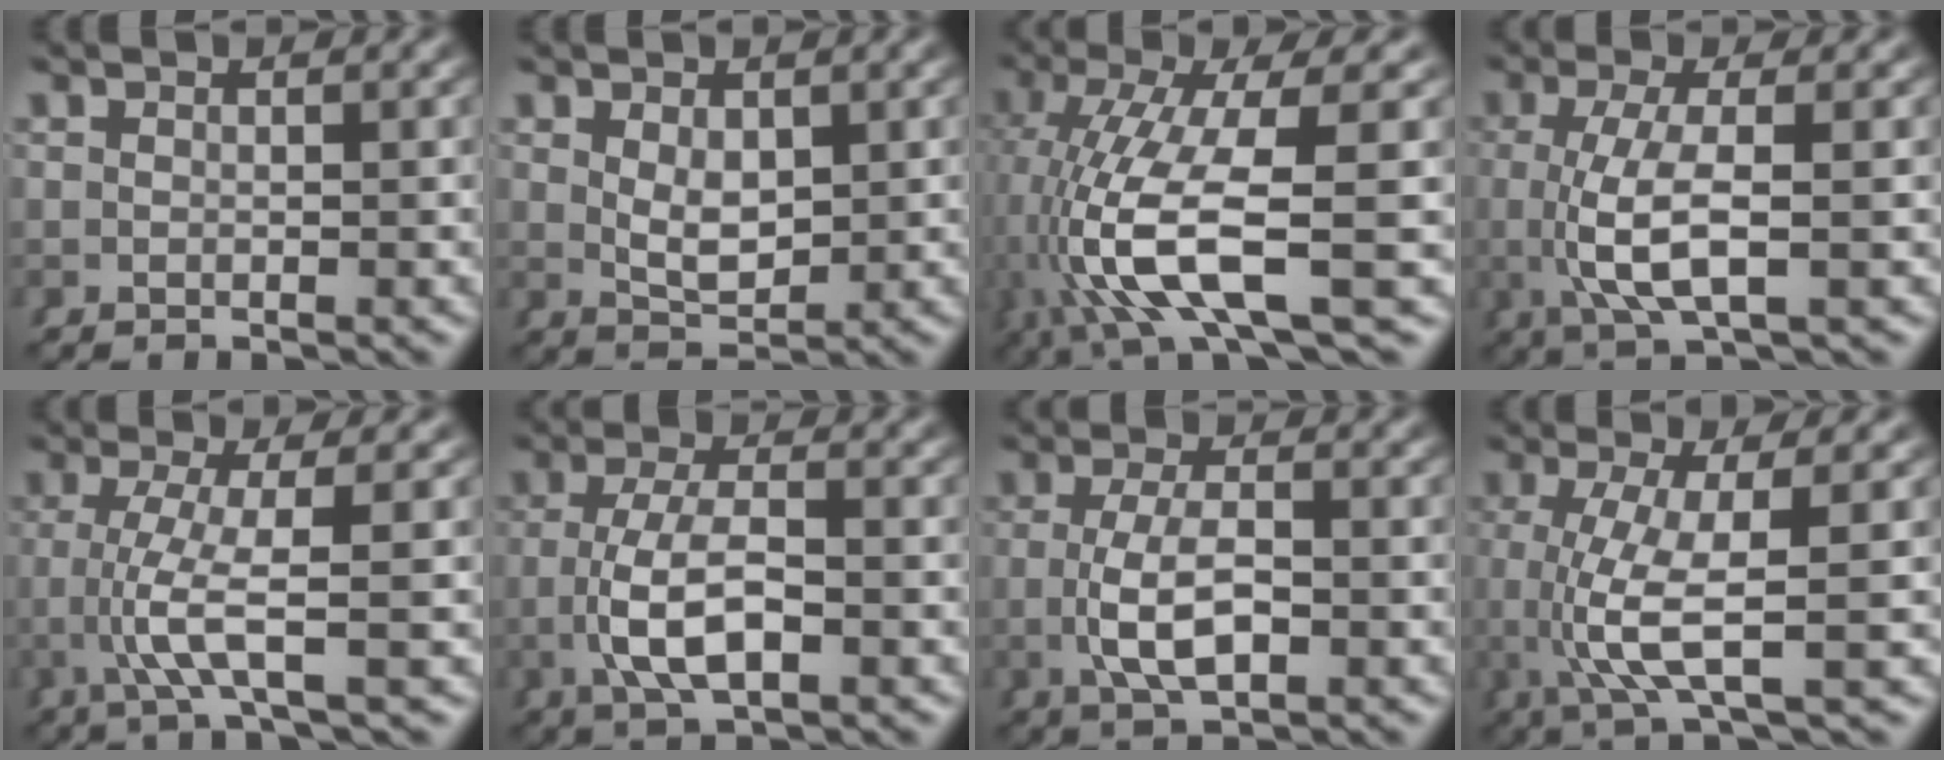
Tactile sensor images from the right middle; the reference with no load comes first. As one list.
[{"total": 2.9, "force": [0.5, 1.4, 2.5], "torque": [-0.040, -0.015, 0.022]}, {"total": 10.0, "force": [-1.1, 3.8, 9.2], "torque": [-0.185, -0.024, 0.001]}, {"total": 5.1, "force": [-0.2, 1.1, 5.0], "torque": [-0.102, -0.010, 0.007]}, {"total": 4.8, "force": [-0.1, -0.2, 4.8], "torque": [-0.101, -0.016, 0.006]}, {"total": 4.7, "force": [-0.6, 1.5, 4.4], "torque": [-0.082, -0.008, -0.002]}, {"total": 4.0, "force": [-0.5, 1.3, 3.8], "torque": [-0.067, -0.005, 0.000]}, {"total": 6.1, "force": [-0.1, 1.1, 6.0], "torque": [-0.121, -0.017, 0.012]}]